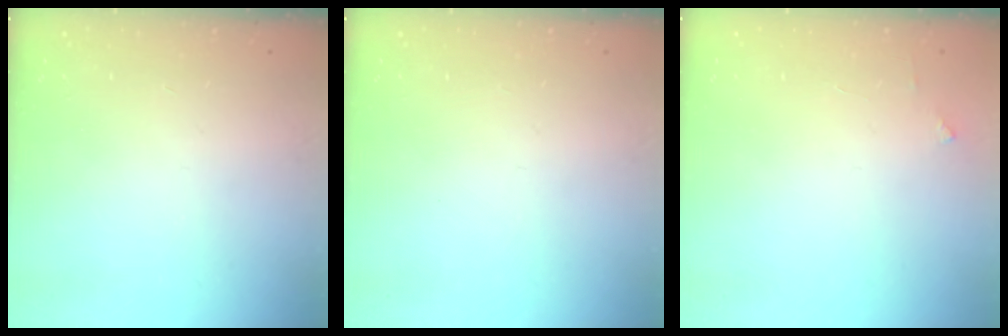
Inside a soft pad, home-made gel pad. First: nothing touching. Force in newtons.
{"total": 0.0}
{"total": 2.6, "press": 2.6, "slide": 0.2}